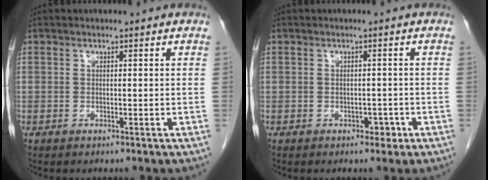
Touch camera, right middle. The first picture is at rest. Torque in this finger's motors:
{"motor_torque": [0.36, -0.14, 0.09, 0.02]}